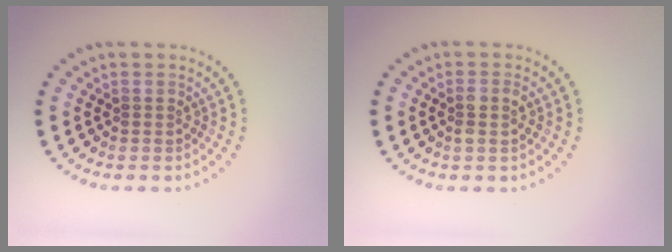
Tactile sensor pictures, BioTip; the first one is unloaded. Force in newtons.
{"total": 1.5, "press": 1.4, "slide": 0.5}